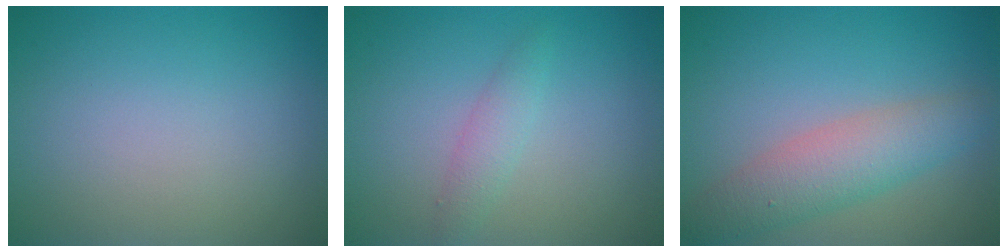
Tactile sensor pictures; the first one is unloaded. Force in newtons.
{"total": 1.6, "press": 1.6, "slide": 0.0}
{"total": 4.6, "press": 4.6, "slide": 0.1}